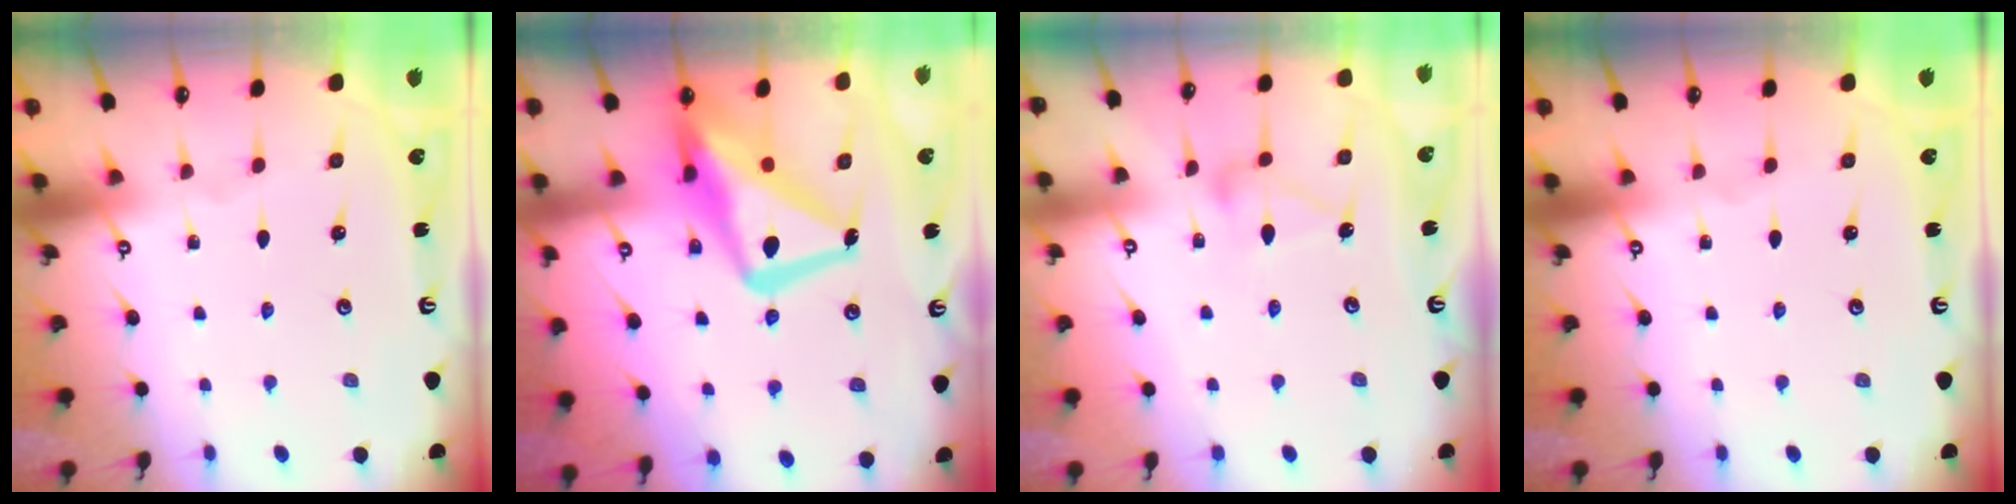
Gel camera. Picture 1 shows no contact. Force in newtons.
{"total": 17.7, "press": 17.6, "slide": 1.7}
{"total": 11.8, "press": 11.8, "slide": 0.5}
{"total": 0.0}